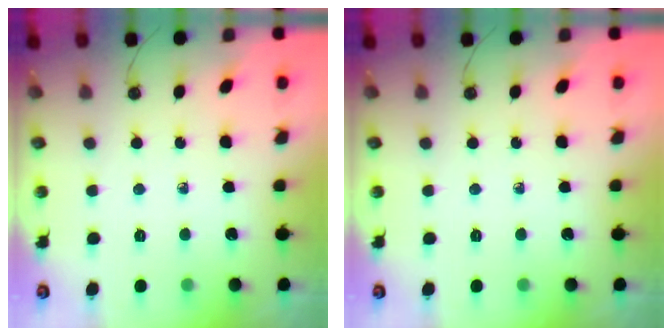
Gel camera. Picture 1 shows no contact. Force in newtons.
{"total": 0.0}